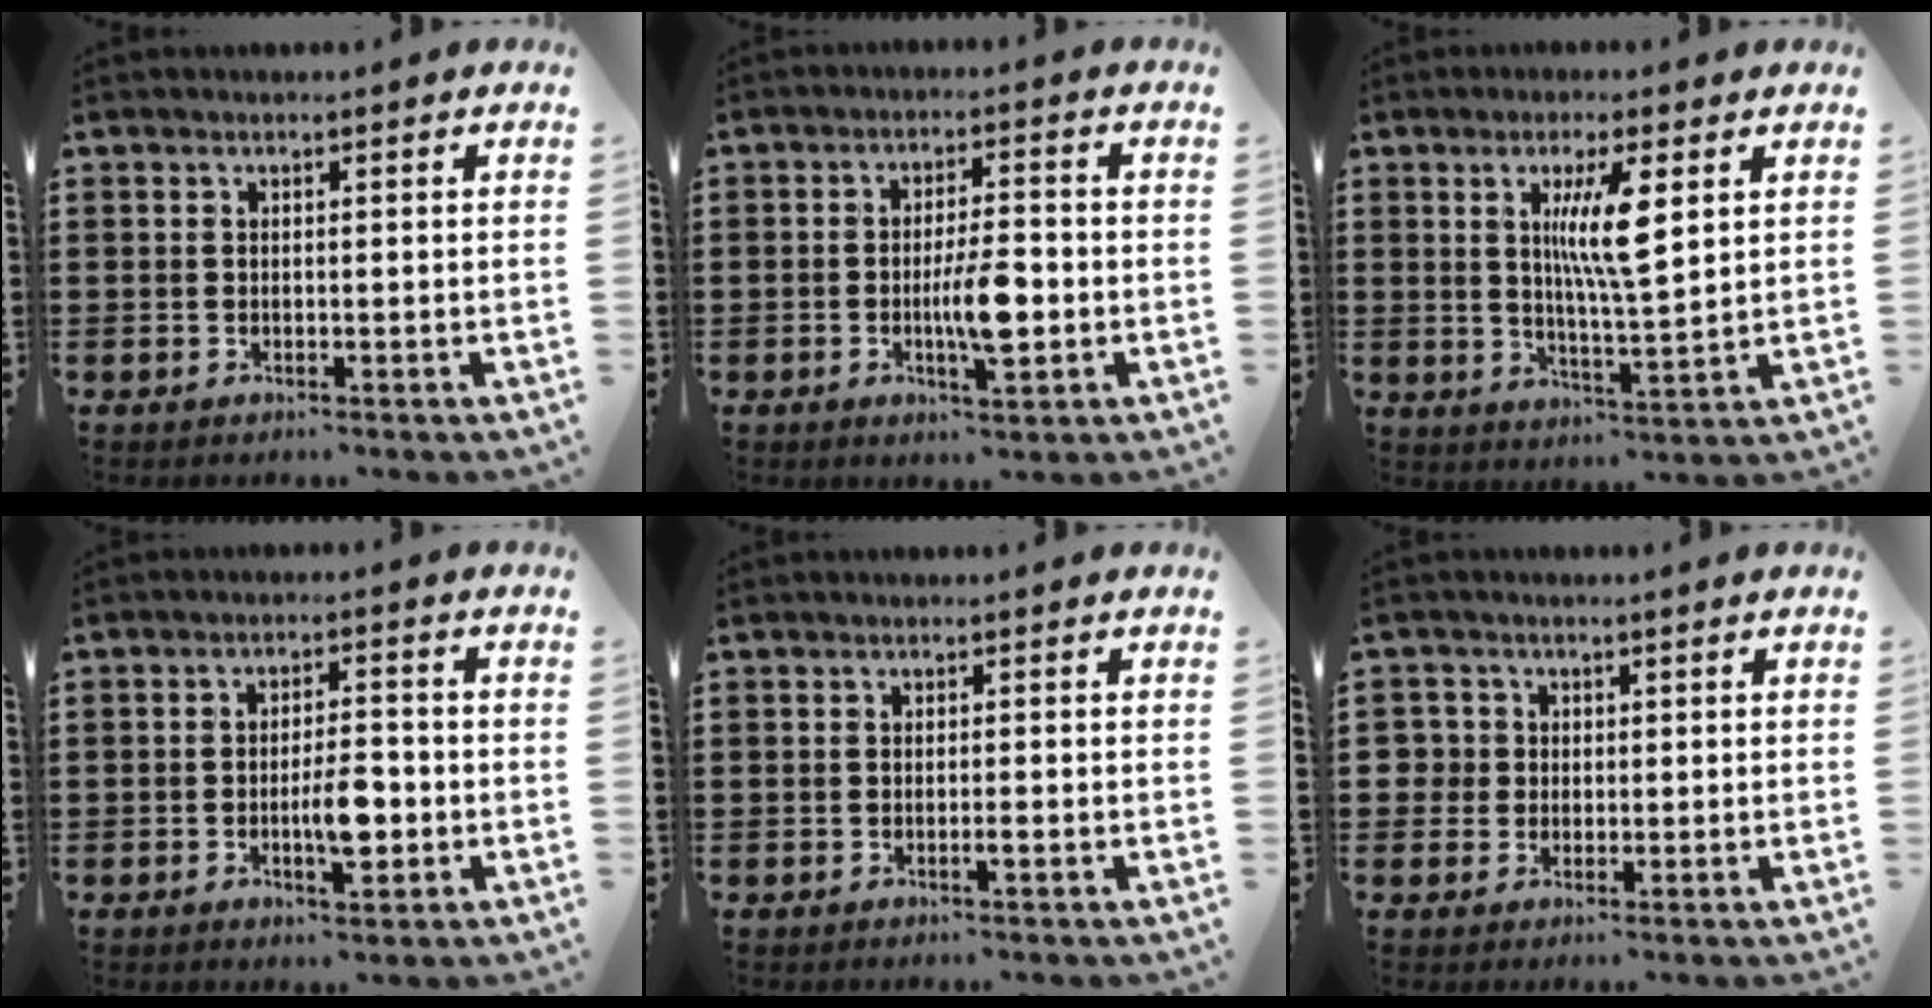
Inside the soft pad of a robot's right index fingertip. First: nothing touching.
{"total": 7.2, "force": [-1.6, 1.9, 6.7], "torque": [-0.126, -0.005, -0.028]}
{"total": 8.0, "force": [2.5, 1.3, 7.5], "torque": [-0.140, 0.000, 0.037]}
{"total": 5.6, "force": [-1.5, 2.1, 4.9], "torque": [-0.082, 0.000, -0.029]}
{"total": 1.3, "force": [-0.6, -0.1, 1.1], "torque": [-0.027, -0.007, -0.013]}
{"total": 2.9, "force": [0.3, 2.9, 0.4], "torque": [-0.023, 0.010, 0.003]}